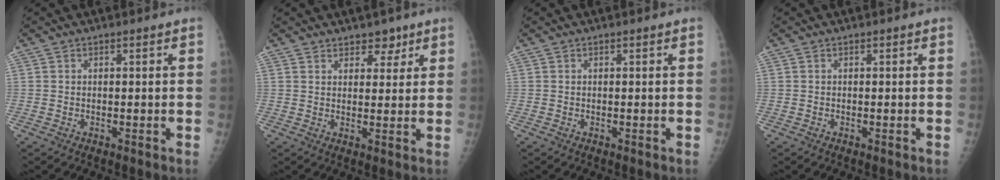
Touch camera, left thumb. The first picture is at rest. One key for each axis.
{"total": 3.6, "fx": 2.6, "fy": 2.2, "fz": 1.2, "tx": 0.014, "ty": -0.015, "tz": 0.038}
{"total": 0.0}
{"total": 0.0}